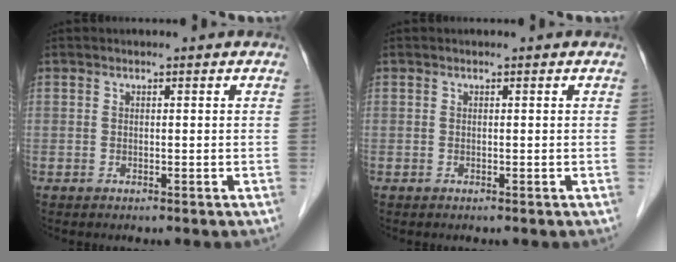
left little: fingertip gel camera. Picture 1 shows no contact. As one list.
[{"total": 0.0}]